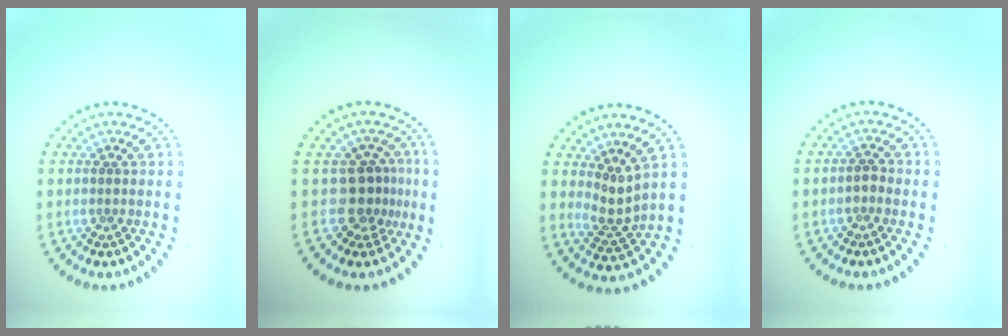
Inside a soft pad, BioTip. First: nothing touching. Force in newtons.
{"total": 2.8, "press": 2.0, "slide": 1.9}
{"total": 2.4, "press": 1.6, "slide": 1.8}
{"total": 0.9, "press": 0.9, "slide": 0.3}